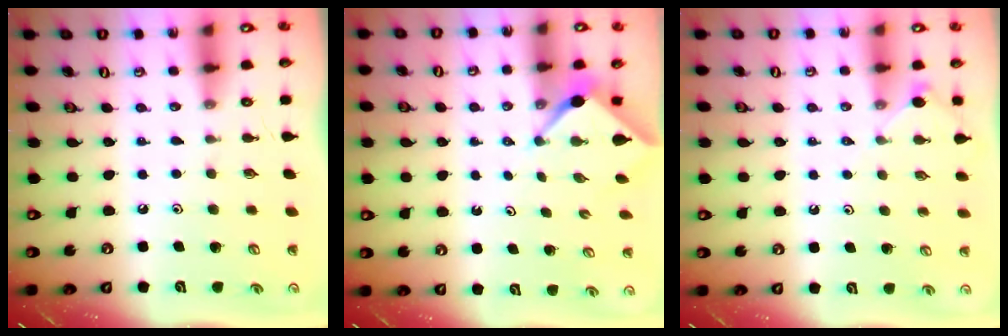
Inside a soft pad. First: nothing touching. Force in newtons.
{"total": 2.4, "press": 2.4, "slide": 0.3}
{"total": 3.9, "press": 3.8, "slide": 0.6}